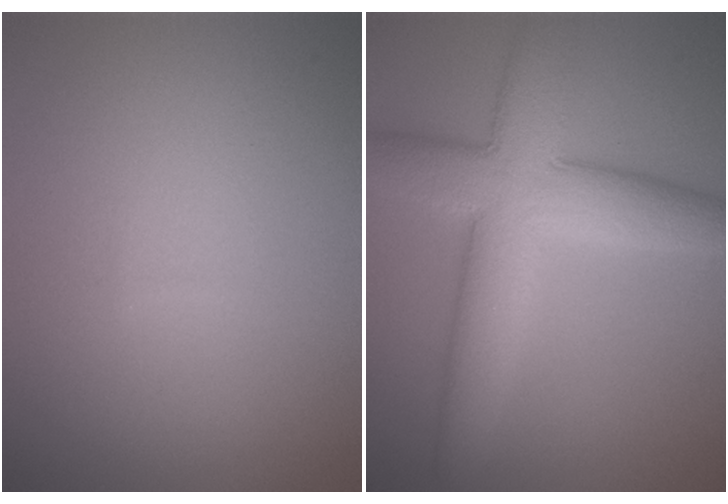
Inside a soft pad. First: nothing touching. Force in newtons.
{"total": 8.5, "press": 8.5, "slide": 0.2}